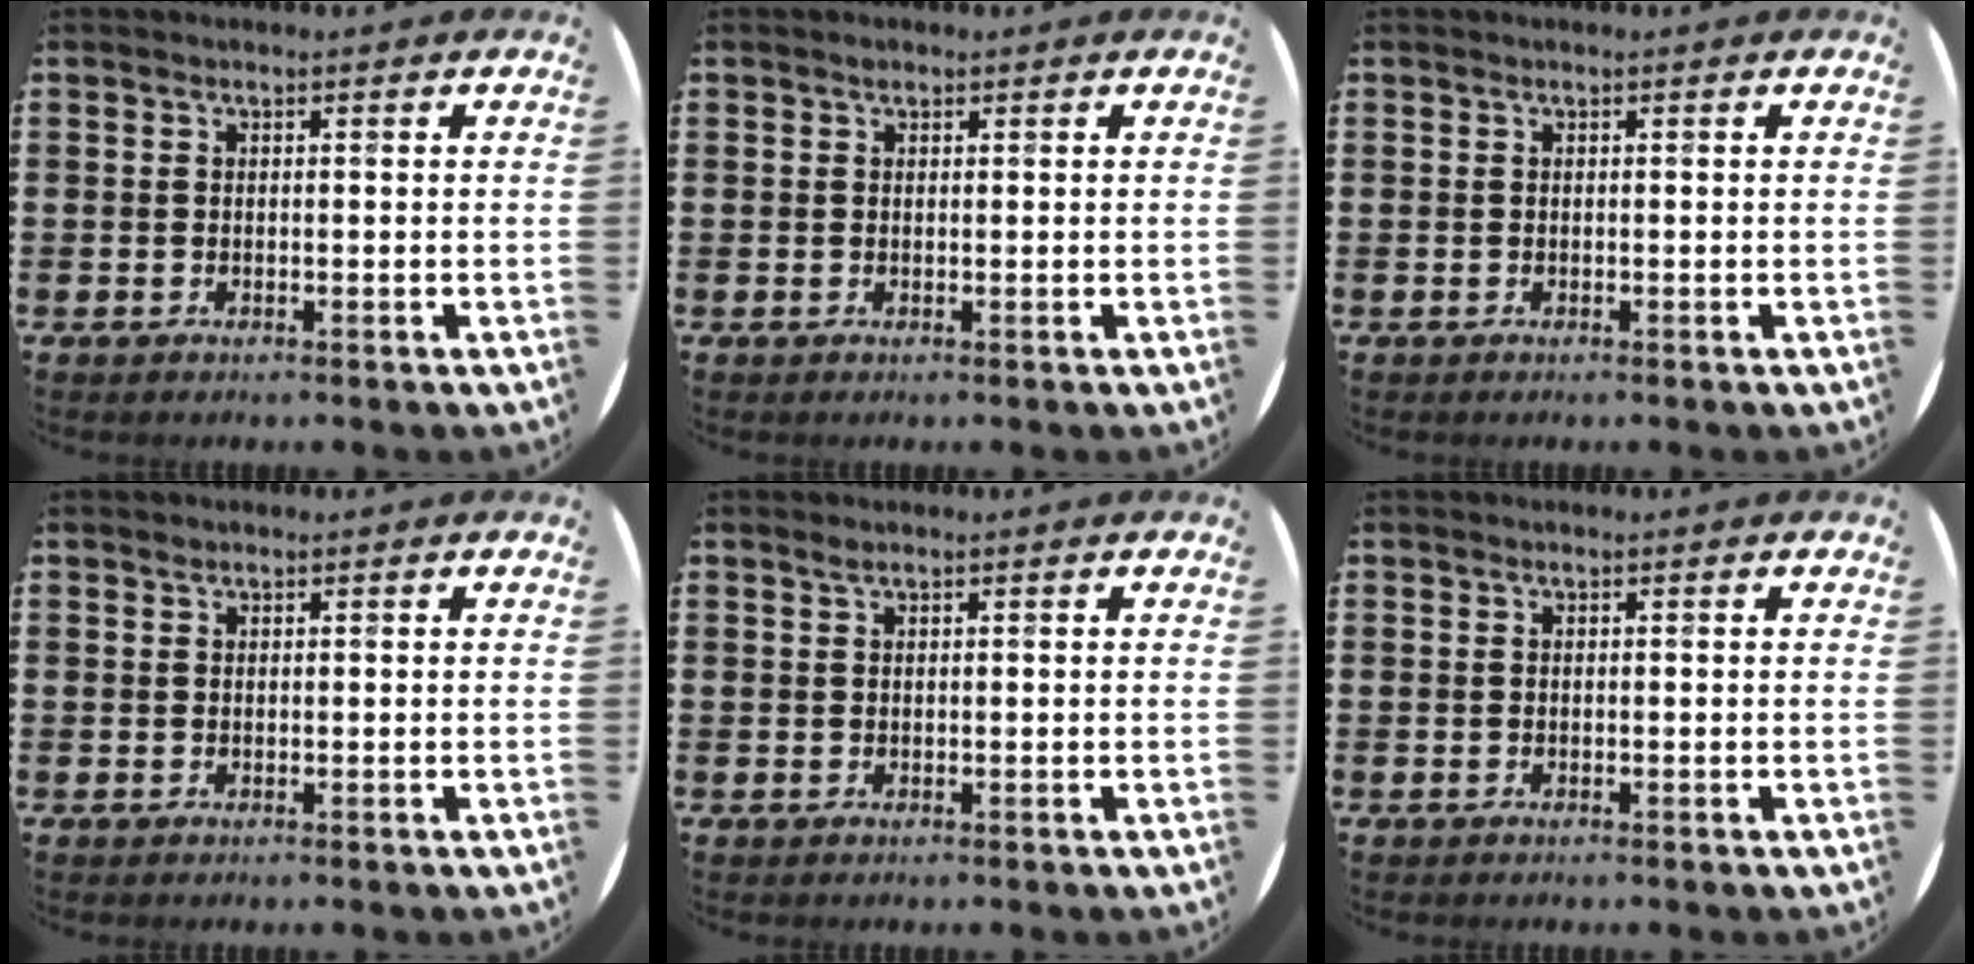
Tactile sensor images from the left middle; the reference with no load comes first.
{"total": 0.5, "force": [0.4, 0.3, 0.1], "torque": [0.006, 0.000, 0.005]}
{"total": 0.0}
{"total": 0.0}
{"total": 0.5, "force": [0.4, 0.0, 0.3], "torque": [-0.006, 0.001, 0.007]}
{"total": 0.0}